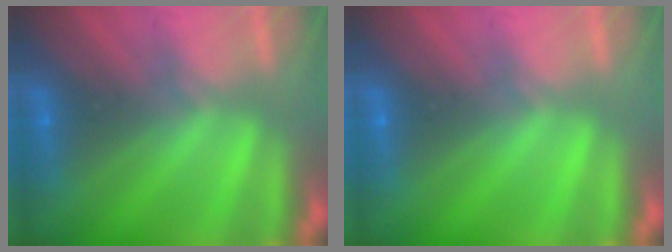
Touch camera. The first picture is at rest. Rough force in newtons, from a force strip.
{"total": 0.0}